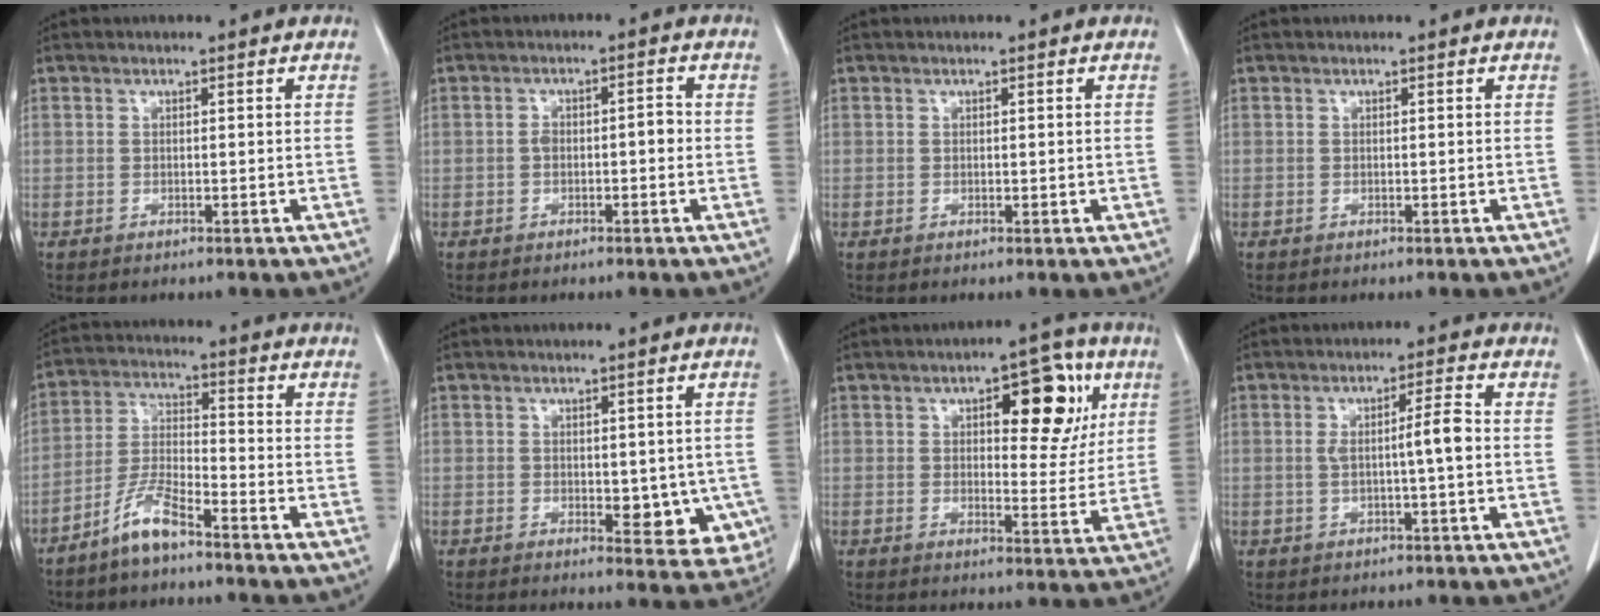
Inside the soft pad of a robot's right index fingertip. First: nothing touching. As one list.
[{"total": 3.1, "force": [-0.5, 1.4, 2.7], "torque": [-0.044, 0.016, -0.005]}, {"total": 0.8, "force": [0.0, 0.6, 0.6], "torque": [-0.006, -0.001, 0.002]}, {"total": 0.0}, {"total": 6.6, "force": [-5.1, 0.8, 4.1], "torque": [-0.094, -0.009, -0.103]}, {"total": 7.5, "force": [-1.2, 4.1, 6.2], "torque": [-0.045, -0.009, -0.008]}, {"total": 11.0, "force": [4.3, 4.3, 9.2], "torque": [-0.111, 0.019, 0.058]}, {"total": 4.3, "force": [-0.2, 0.0, 4.3], "torque": [-0.076, 0.006, 0.000]}]